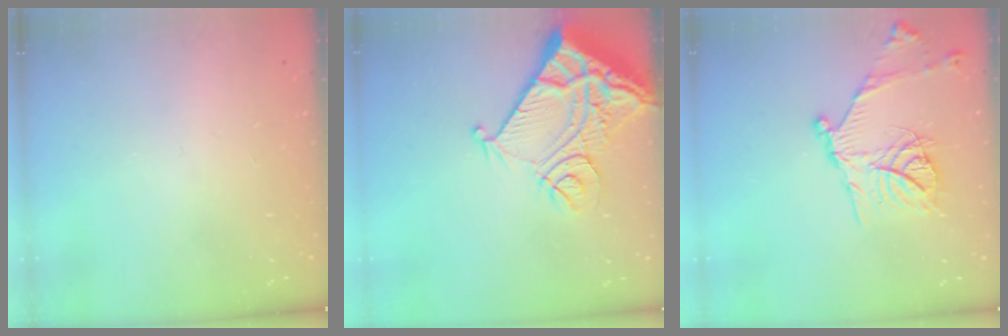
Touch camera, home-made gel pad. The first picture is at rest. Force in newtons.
{"total": 16.1, "press": 16.0, "slide": 2.0}
{"total": 18.1, "press": 18.0, "slide": 1.7}